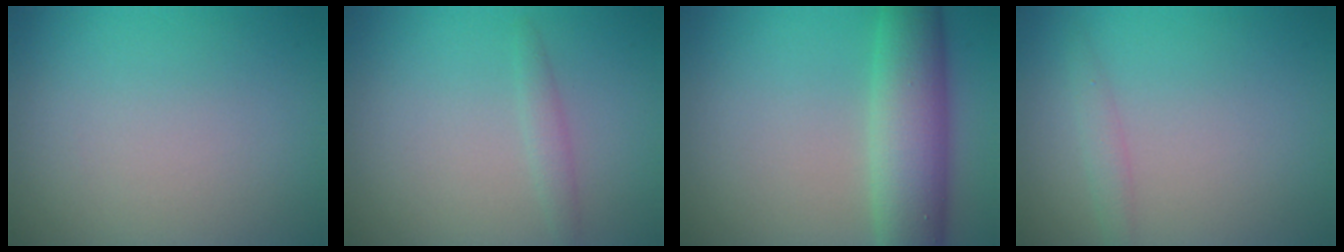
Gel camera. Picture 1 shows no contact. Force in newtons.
{"total": 1.3, "press": 1.3, "slide": 0.0}
{"total": 7.3, "press": 7.3, "slide": 0.4}
{"total": 1.2, "press": 1.2, "slide": 0.1}